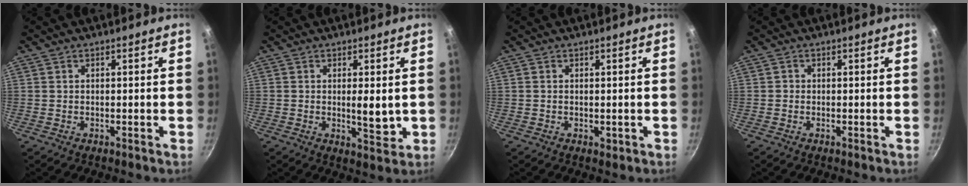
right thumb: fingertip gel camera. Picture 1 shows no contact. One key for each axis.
{"total": 4.8, "fx": 0.2, "fy": 1.7, "fz": 4.5, "tx": -0.066, "ty": -0.014, "tz": 0.007}
{"total": 1.0, "fx": -0.1, "fy": 0.5, "fz": 0.8, "tx": -0.011, "ty": -0.003, "tz": -0.001}
{"total": 0.5, "fx": -0.2, "fy": 0.5, "fz": 0.0, "tx": 0.001, "ty": 0.002, "tz": -0.005}